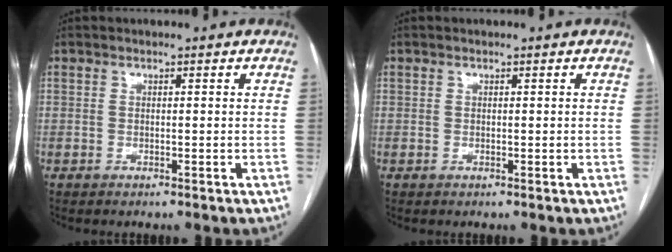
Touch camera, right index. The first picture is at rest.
{"total": 0.0}